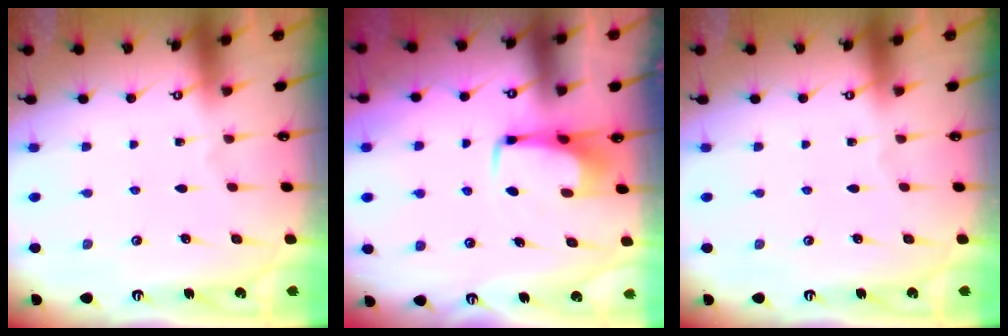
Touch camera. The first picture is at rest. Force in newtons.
{"total": 3.9, "press": 3.9, "slide": 0.3}
{"total": 0.0}